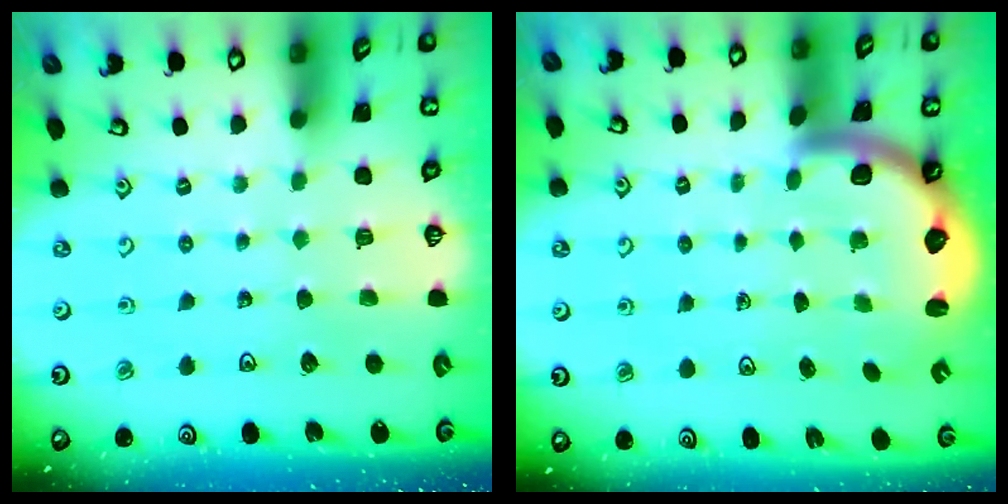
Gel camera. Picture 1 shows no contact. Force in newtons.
{"total": 2.8, "press": 2.8, "slide": 0.5}